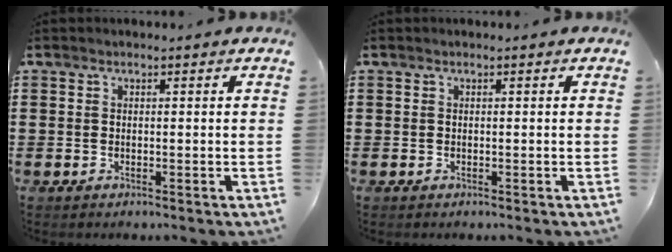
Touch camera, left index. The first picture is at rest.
{"total": 0.0}